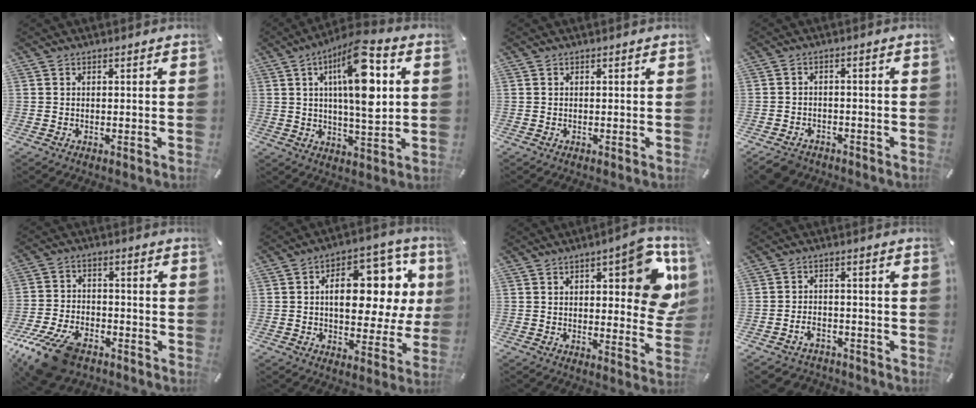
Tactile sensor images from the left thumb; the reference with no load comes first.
{"total": 17.2, "force": [5.1, 5.5, 15.5], "torque": [-0.267, -0.018, 0.073]}
{"total": 0.0}
{"total": 4.3, "force": [-3.3, 2.4, 1.2], "torque": [-0.029, 0.015, -0.066]}
{"total": 13.7, "force": [-9.0, 6.9, 7.7], "torque": [-0.150, 0.045, -0.158]}
{"total": 17.1, "force": [4.0, 9.9, 13.4], "torque": [-0.172, -0.023, 0.065]}
{"total": 15.8, "force": [5.2, 6.4, 13.5], "torque": [-0.157, -0.025, 0.081]}
{"total": 4.5, "force": [-2.6, 3.2, 1.9], "torque": [-0.044, 0.007, -0.051]}